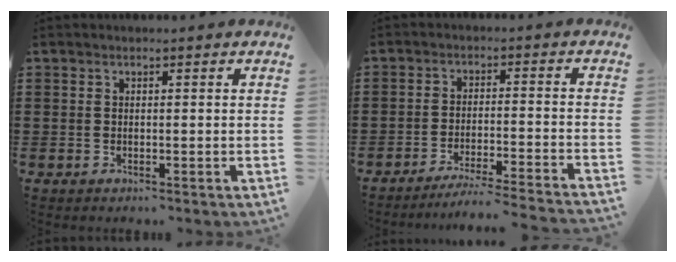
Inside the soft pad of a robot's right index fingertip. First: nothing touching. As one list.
[{"total": 4.4, "force": [-4.0, -0.7, 1.5], "torque": [-0.026, -0.011, -0.081]}]